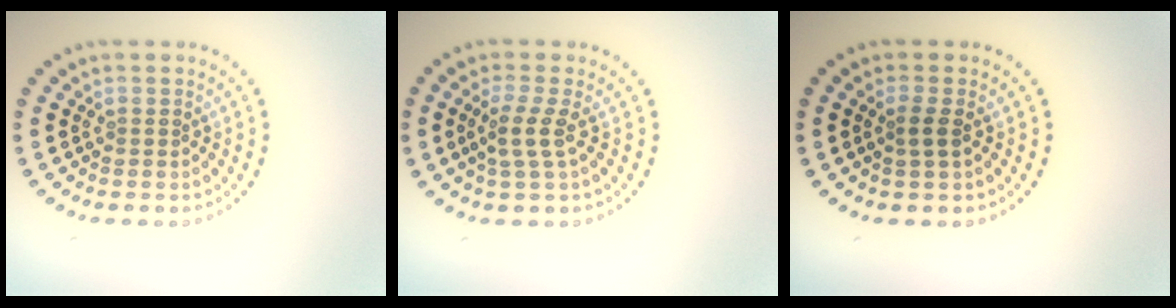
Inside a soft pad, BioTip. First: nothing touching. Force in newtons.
{"total": 2.1, "press": 1.5, "slide": 1.4}
{"total": 1.3, "press": 1.1, "slide": 0.7}